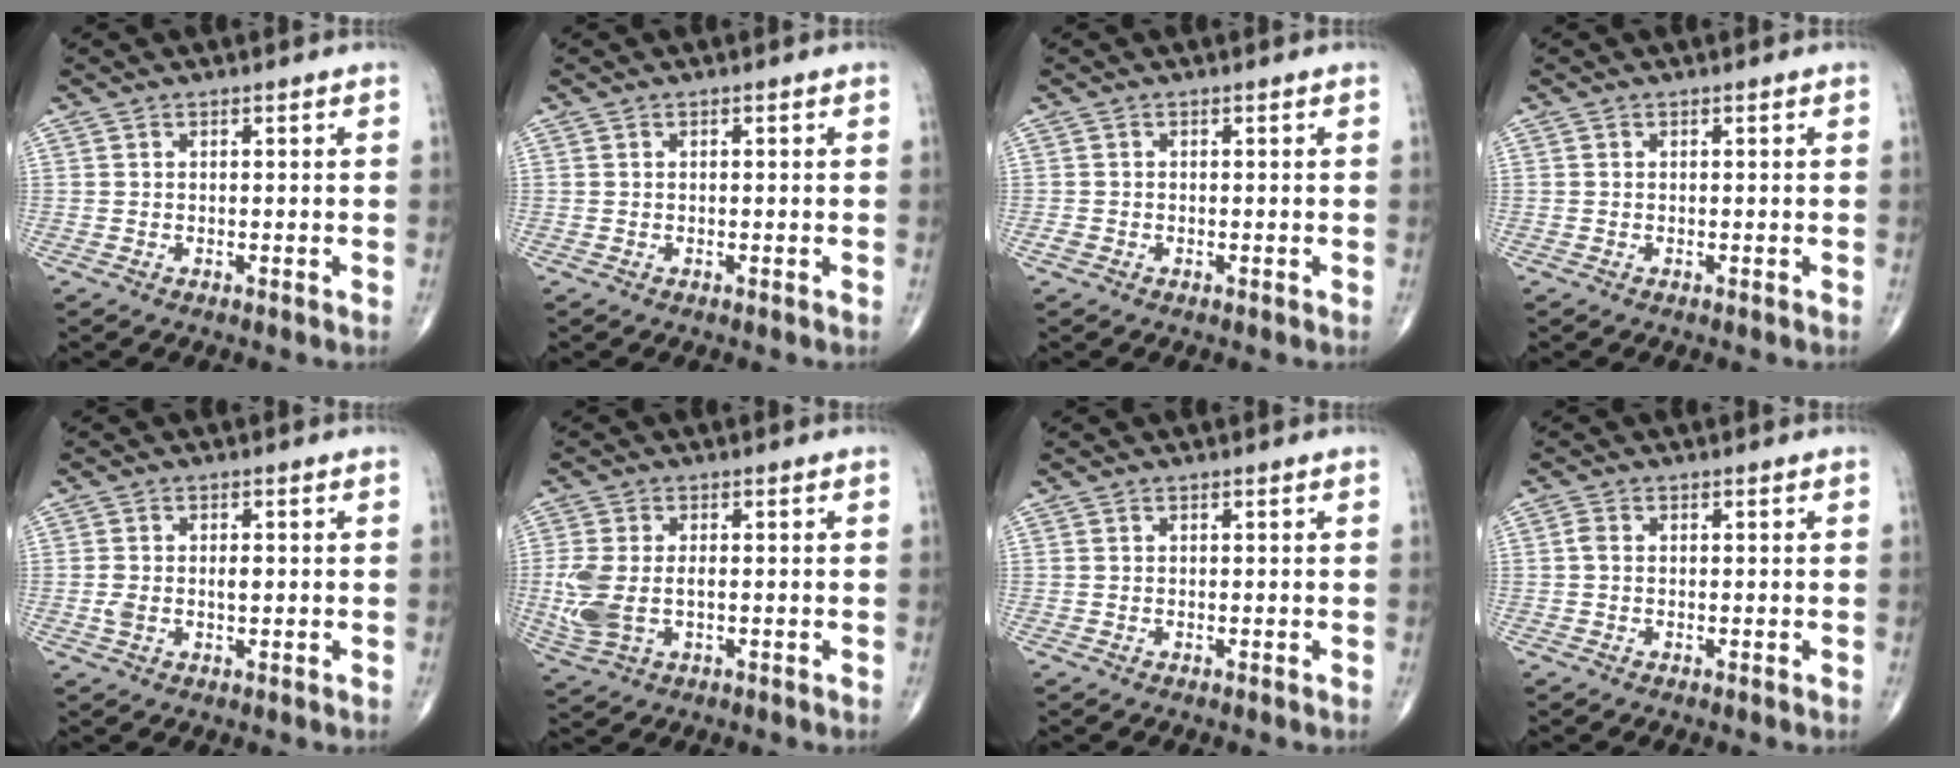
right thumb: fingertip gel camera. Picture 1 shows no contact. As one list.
[{"total": 0.0}, {"total": 0.8, "force": [-0.4, 0.6, 0.3], "torque": [-0.007, 0.001, -0.007]}, {"total": 0.0}, {"total": 3.5, "force": [-0.1, 2.0, 2.9], "torque": [-0.063, 0.010, 0.002]}, {"total": 8.0, "force": [-0.8, 4.6, 6.5], "torque": [-0.164, 0.000, -0.009]}, {"total": 0.0}, {"total": 1.2, "force": [-0.1, 0.8, 0.8], "torque": [-0.015, 0.000, -0.004]}]